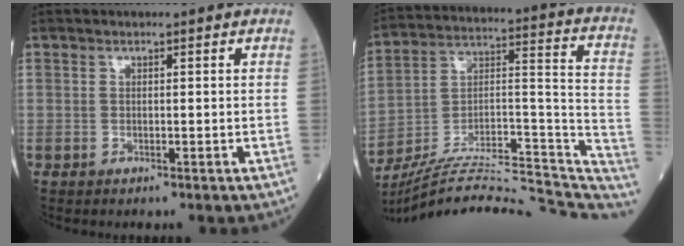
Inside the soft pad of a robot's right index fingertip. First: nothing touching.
{"total": 28.0, "force": [-25.4, 4.3, 11.0], "torque": [-0.125, 0.029, -0.376]}